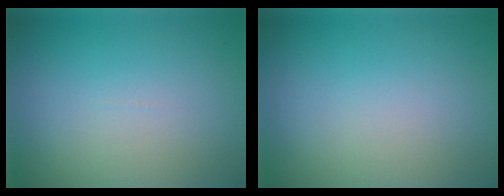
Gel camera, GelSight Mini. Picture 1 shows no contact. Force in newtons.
{"total": 0.0}